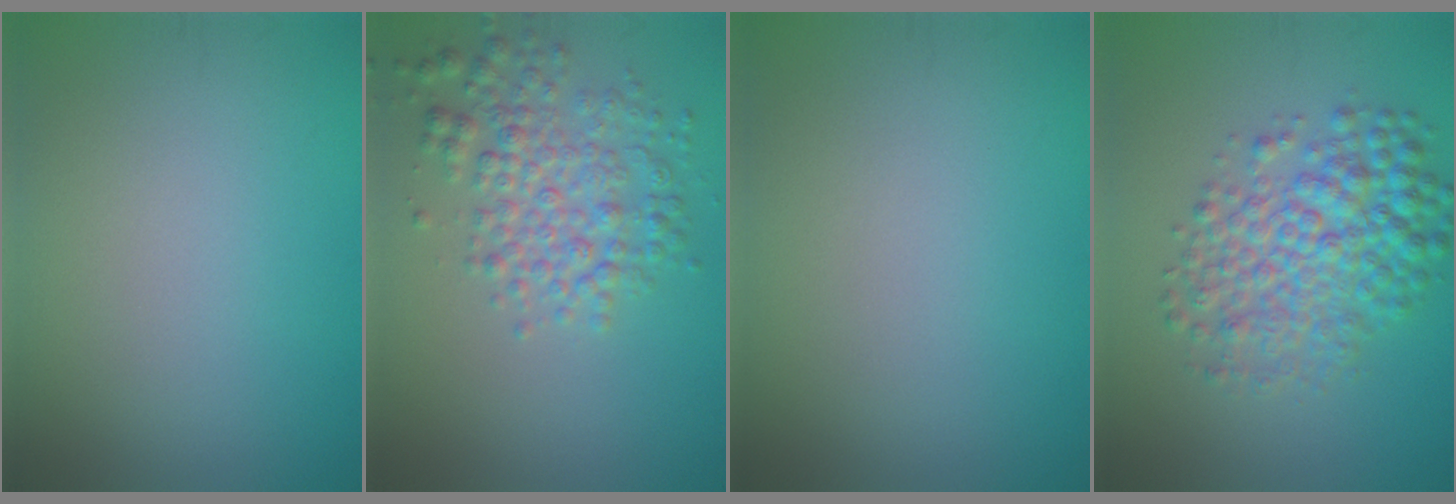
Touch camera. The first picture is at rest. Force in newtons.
{"total": 4.3, "press": 4.3, "slide": 0.1}
{"total": 0.0}
{"total": 6.1, "press": 6.1, "slide": 0.0}